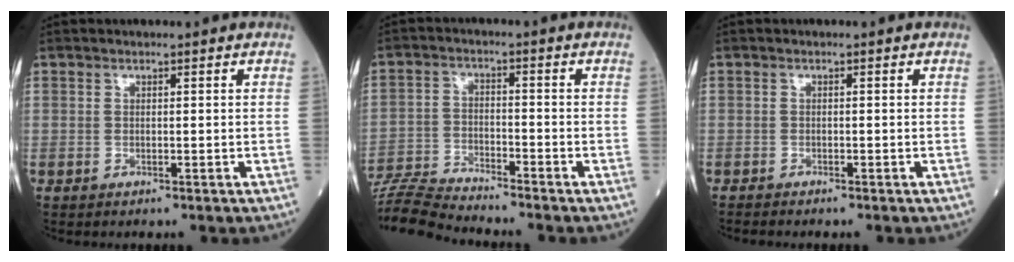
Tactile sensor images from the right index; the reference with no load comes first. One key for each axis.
{"total": 8.7, "fx": -8.5, "fy": -1.5, "fz": 1.1, "tx": -0.020, "ty": -0.011, "tz": -0.162}
{"total": 1.1, "fx": -1.1, "fy": -0.1, "fz": 0.3, "tx": -0.009, "ty": -0.003, "tz": -0.020}